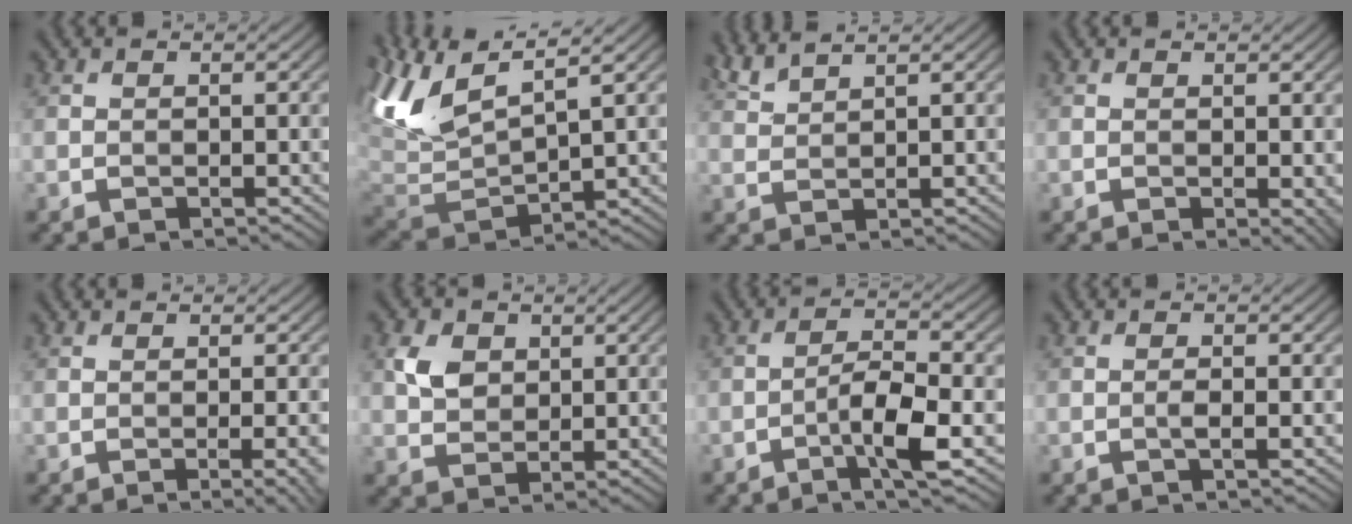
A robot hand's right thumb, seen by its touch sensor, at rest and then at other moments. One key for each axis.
{"total": 11.9, "fx": 6.5, "fy": 4.2, "fz": 9.0, "tx": -0.221, "ty": 0.018, "tz": 0.128}
{"total": 3.1, "fx": 2.7, "fy": 0.4, "fz": 1.5, "tx": -0.032, "ty": 0.010, "tz": 0.061}
{"total": 1.2, "fx": 0.0, "fy": 0.3, "fz": 1.1, "tx": -0.012, "ty": -0.006, "tz": 0.000}
{"total": 3.1, "fx": -0.7, "fy": 0.6, "fz": 3.0, "tx": -0.039, "ty": 0.005, "tz": -0.013}
{"total": 4.0, "fx": 1.4, "fy": 3.1, "fz": 2.1, "tx": -0.053, "ty": 0.003, "tz": 0.027}
{"total": 5.7, "fx": -2.7, "fy": 0.9, "fz": 4.9, "tx": -0.090, "ty": 0.011, "tz": -0.059}
{"total": 1.1, "fx": -0.5, "fy": 0.1, "fz": 1.0, "tx": -0.021, "ty": 0.001, "tz": -0.011}